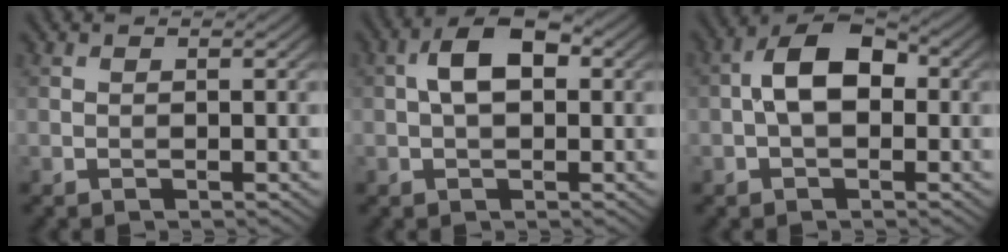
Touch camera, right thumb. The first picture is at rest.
{"total": 5.3, "force": [0.7, 2.9, 4.4], "torque": [-0.079, 0.009, 0.005]}
{"total": 6.4, "force": [0.0, 3.9, 5.1], "torque": [-0.092, 0.014, -0.010]}